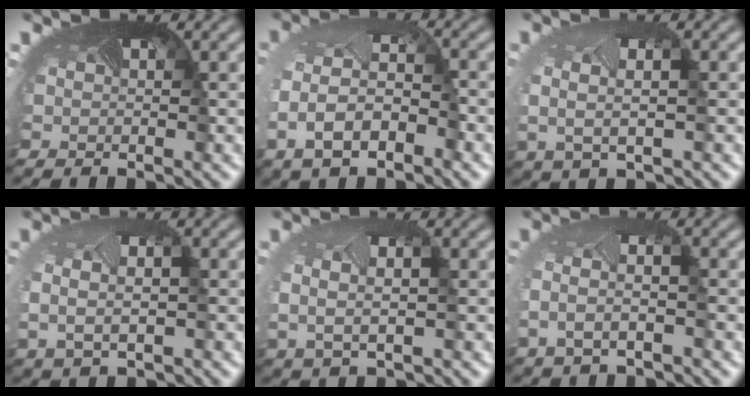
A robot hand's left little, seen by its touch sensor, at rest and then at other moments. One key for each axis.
{"total": 6.1, "fx": -2.3, "fy": 3.3, "fz": 4.6, "tx": -0.108, "ty": -0.014, "tz": -0.045}
{"total": 2.7, "fx": 0.0, "fy": 1.3, "fz": 2.3, "tx": -0.054, "ty": -0.005, "tz": 0.007}
{"total": 3.9, "fx": -0.2, "fy": 2.6, "fz": 2.9, "tx": -0.057, "ty": -0.006, "tz": 0.012}
{"total": 3.1, "fx": 0.0, "fy": 1.8, "fz": 2.5, "tx": -0.054, "ty": -0.005, "tz": 0.015}
{"total": 2.9, "fx": -0.9, "fy": 1.1, "fz": 2.5, "tx": -0.073, "ty": -0.010, "tz": -0.016}